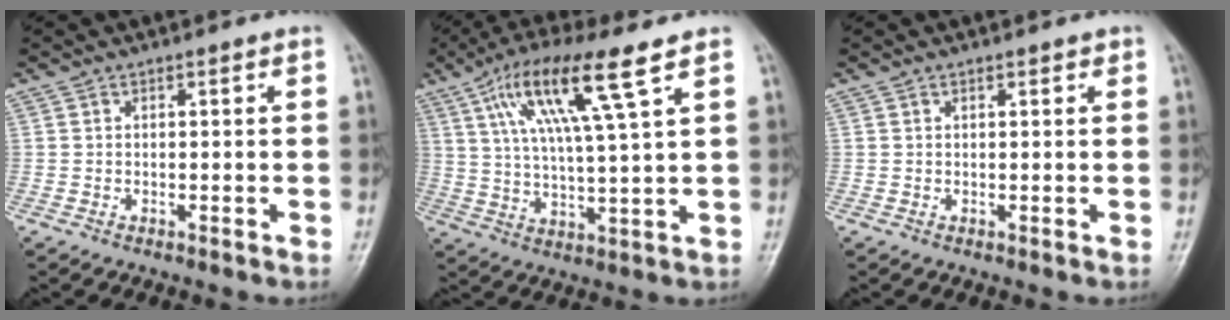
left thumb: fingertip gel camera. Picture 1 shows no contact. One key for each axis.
{"total": 14.2, "fx": 6.7, "fy": 1.7, "fz": 12.4, "tx": -0.241, "ty": -0.010, "tz": 0.125}
{"total": 0.9, "fx": 0.6, "fy": 0.4, "fz": 0.5, "tx": -0.004, "ty": -0.002, "tz": 0.006}